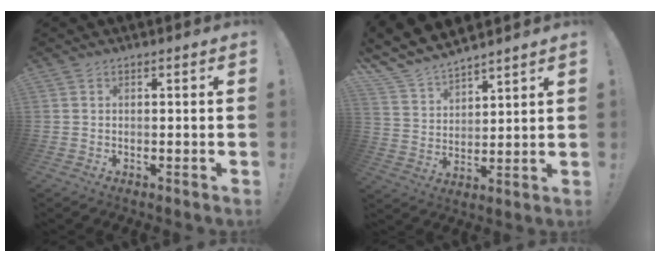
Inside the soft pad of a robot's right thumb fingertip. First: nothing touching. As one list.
[{"total": 8.7, "force": [8.0, 3.0, 1.5], "torque": [-0.050, -0.073, 0.155]}]